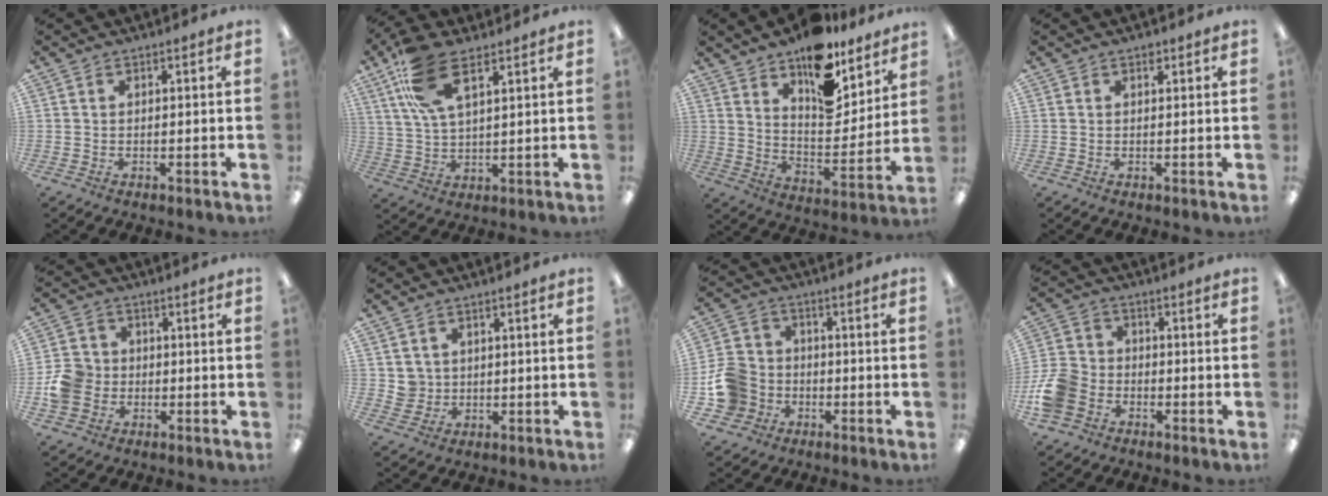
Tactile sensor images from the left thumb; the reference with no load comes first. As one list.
[{"total": 13.4, "force": [7.8, 5.5, 9.5], "torque": [-0.202, -0.010, 0.144]}, {"total": 16.2, "force": [12.2, 7.3, 7.6], "torque": [-0.114, -0.086, 0.215]}, {"total": 1.2, "force": [0.7, 0.8, 0.6], "torque": [-0.005, -0.001, 0.011]}, {"total": 7.9, "force": [-1.3, 7.1, 3.2], "torque": [-0.060, 0.020, -0.020]}, {"total": 3.6, "force": [1.4, 3.3, 0.1], "torque": [-0.006, 0.004, 0.025]}, {"total": 11.2, "force": [-3.3, 9.9, 4.1], "torque": [-0.099, 0.038, -0.055]}, {"total": 9.7, "force": [-4.4, 7.3, 4.6], "torque": [-0.104, 0.036, -0.080]}]